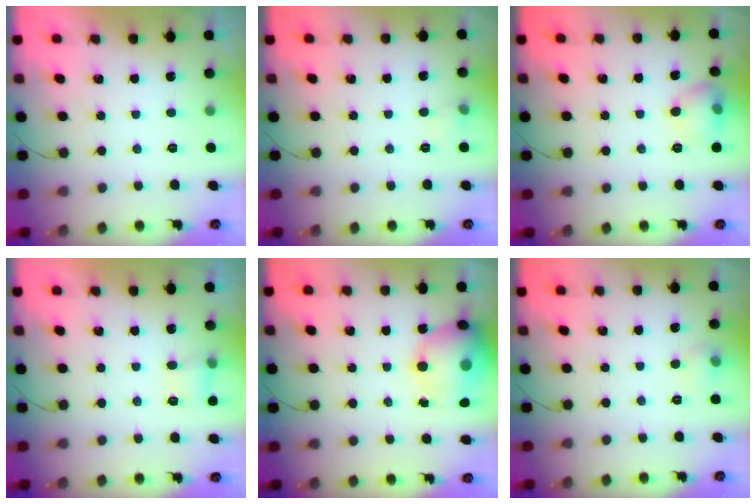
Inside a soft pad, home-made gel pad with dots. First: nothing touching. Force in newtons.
{"total": 3.6, "press": 3.4, "slide": 1.1}
{"total": 11.2, "press": 9.0, "slide": 6.7}
{"total": 3.9, "press": 3.7, "slide": 1.3}
{"total": 17.9, "press": 17.4, "slide": 3.9}
{"total": 5.2, "press": 4.9, "slide": 1.5}